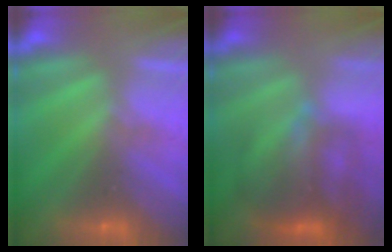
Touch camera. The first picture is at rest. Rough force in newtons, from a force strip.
{"total": 4.4}